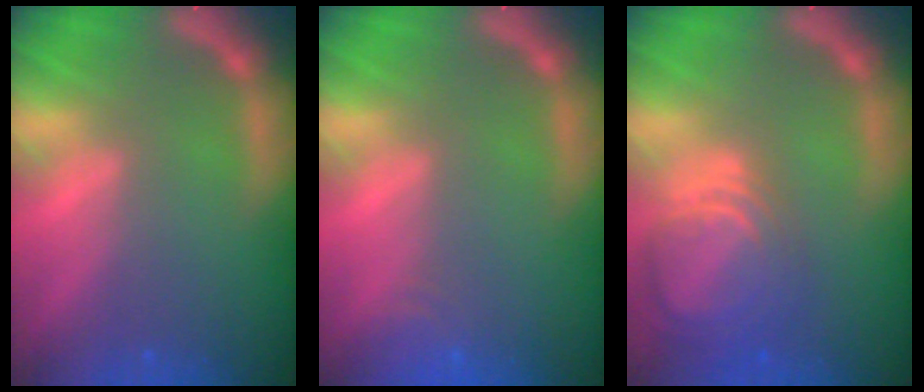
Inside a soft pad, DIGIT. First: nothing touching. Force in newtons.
{"total": 2.4}
{"total": 7.5}